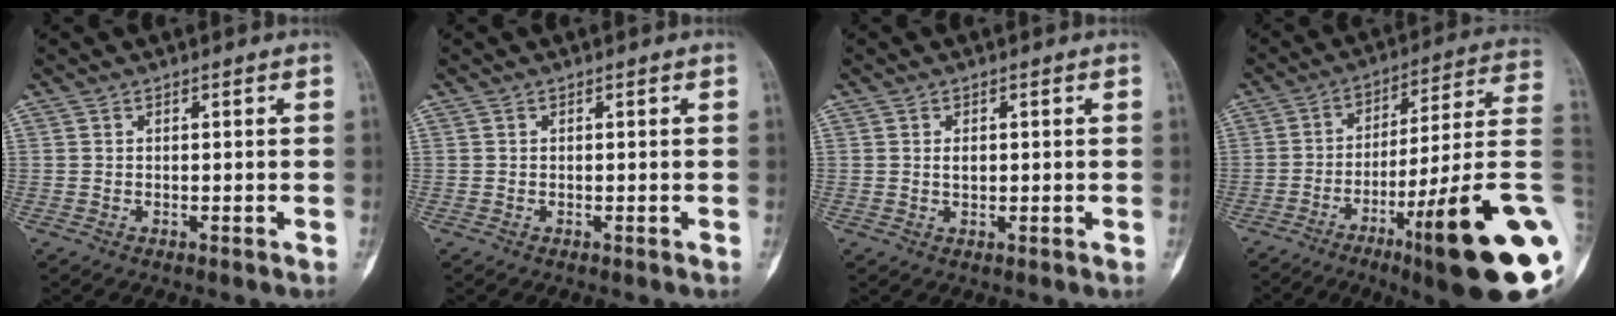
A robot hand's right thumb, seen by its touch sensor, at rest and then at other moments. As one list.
[{"total": 0.0}, {"total": 1.5, "force": [0.2, 0.9, 1.1], "torque": [-0.012, -0.001, 0.006]}, {"total": 24.7, "force": [-8.2, 2.3, 23.2], "torque": [-0.284, 0.032, -0.121]}]